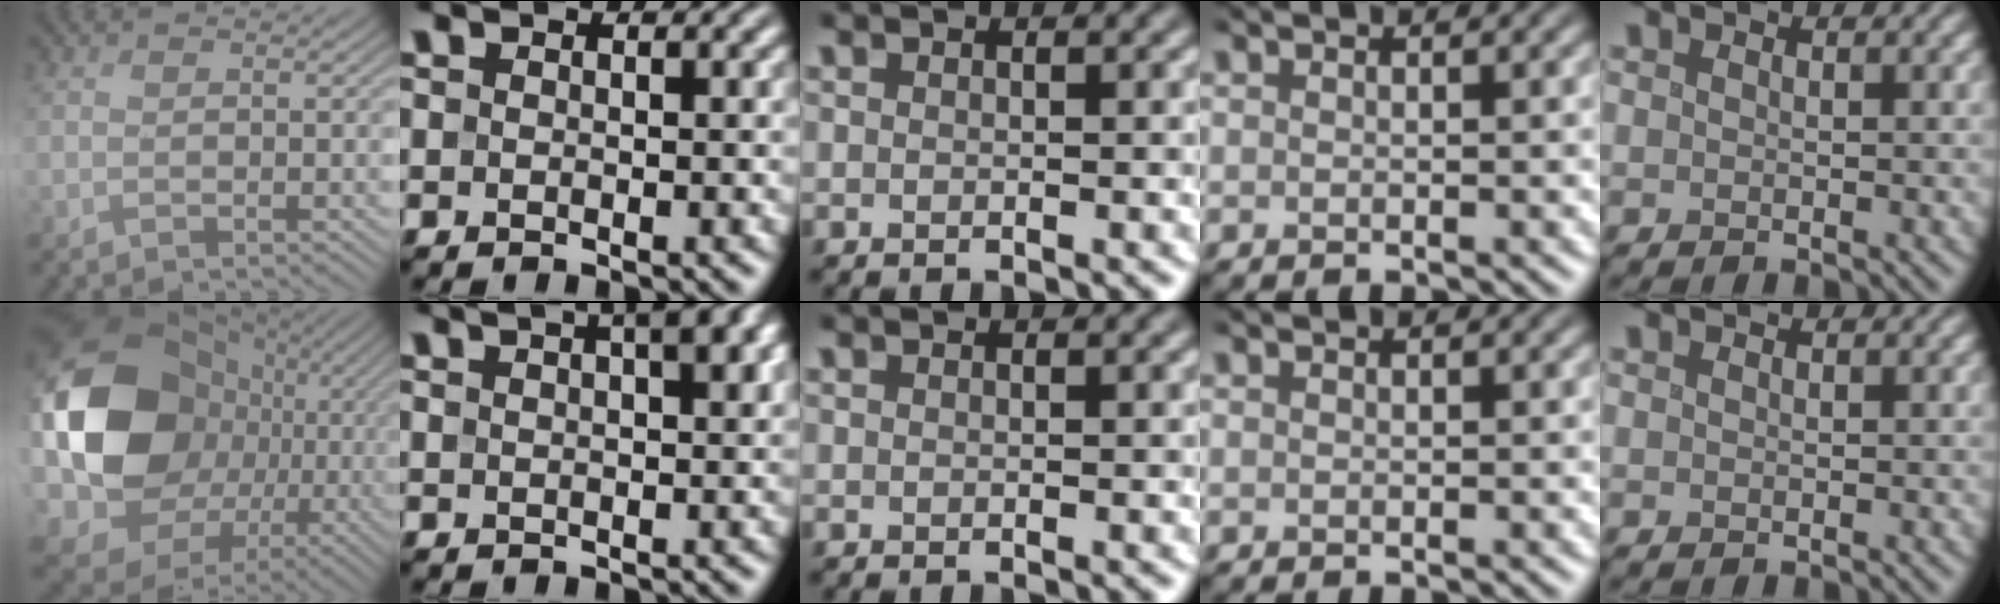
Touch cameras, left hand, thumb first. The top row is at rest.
{"thumb": {"total": 21.2, "force": [0.1, 17.6, 11.8], "torque": [-0.293, -0.036, 0.025]}, "index": {"total": 5.6, "force": [2.9, 1.9, 4.4], "torque": [-0.039, 0.023, 0.026]}}